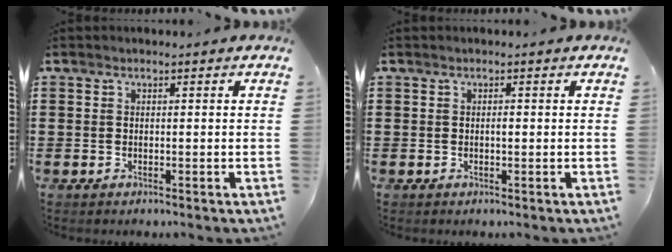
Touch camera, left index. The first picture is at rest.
{"total": 0.7, "force": [0.1, 0.0, 0.7], "torque": [-0.015, -0.005, 0.003]}